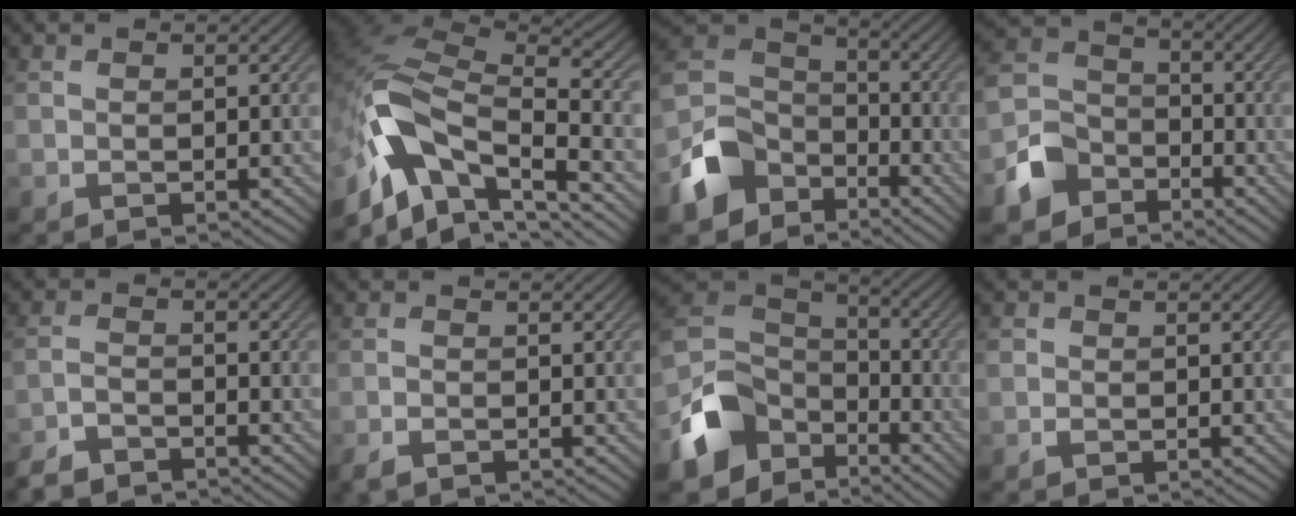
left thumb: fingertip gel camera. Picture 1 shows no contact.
{"total": 14.3, "force": [-6.5, 7.2, 10.5], "torque": [-0.242, -0.007, -0.121]}
{"total": 10.3, "force": [-5.6, 7.5, 4.4], "torque": [-0.131, -0.021, -0.118]}
{"total": 8.0, "force": [-4.6, 5.8, 3.1], "torque": [-0.085, -0.008, -0.110]}
{"total": 3.9, "force": [-3.6, 0.6, 1.4], "torque": [-0.033, -0.003, -0.077]}
{"total": 1.9, "force": [-1.3, 0.7, 1.2], "torque": [-0.027, -0.001, -0.029]}
{"total": 11.5, "force": [-5.9, 8.2, 5.6], "torque": [-0.157, -0.019, -0.113]}
{"total": 0.8, "force": [-0.1, 0.8, 0.1], "torque": [0.005, 0.000, -0.005]}